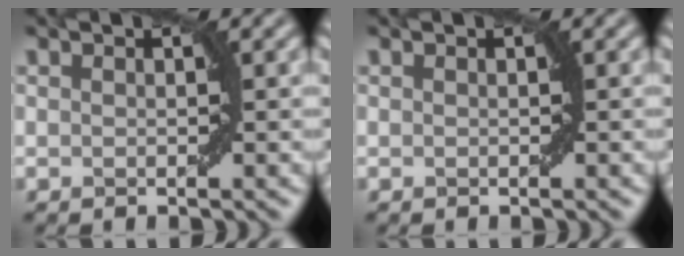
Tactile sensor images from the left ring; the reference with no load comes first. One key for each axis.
{"total": 0.0}